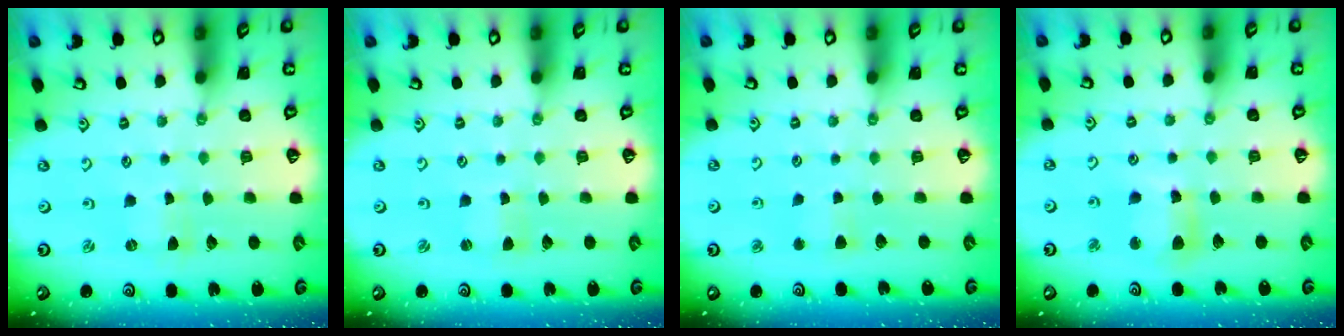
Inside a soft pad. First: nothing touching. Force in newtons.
{"total": 0.9, "press": 0.8, "slide": 0.1}
{"total": 2.7, "press": 2.7, "slide": 0.4}
{"total": 9.2, "press": 9.2, "slide": 1.0}